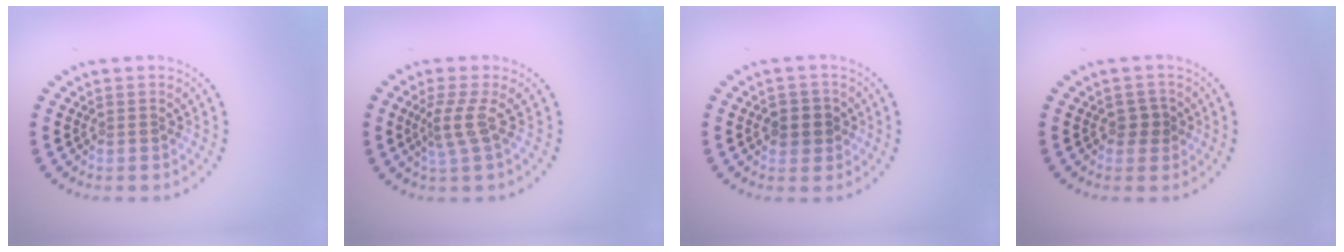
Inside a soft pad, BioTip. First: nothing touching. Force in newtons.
{"total": 2.3, "press": 1.5, "slide": 1.7}
{"total": 2.3, "press": 2.2, "slide": 0.6}
{"total": 1.5, "press": 1.4, "slide": 0.5}